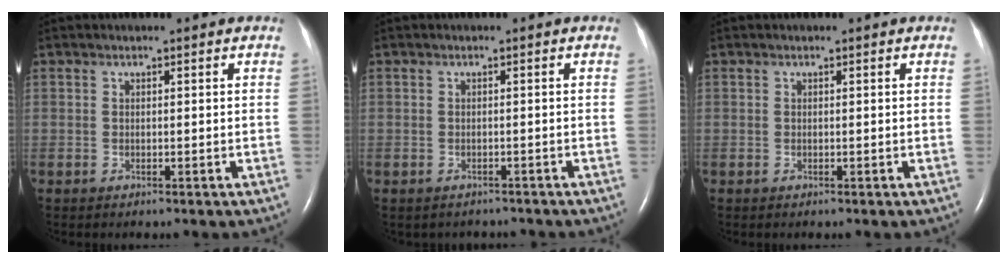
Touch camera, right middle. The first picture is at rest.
{"total": 2.4, "force": [-2.1, 1.1, 0.1], "torque": [-0.005, 0.003, -0.025]}
{"total": 0.0}